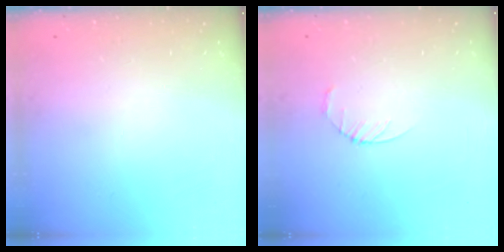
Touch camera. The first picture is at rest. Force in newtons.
{"total": 3.2, "press": 3.1, "slide": 0.4}